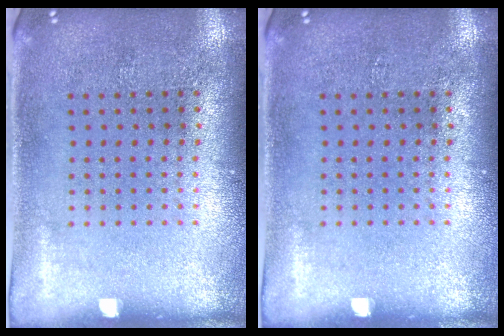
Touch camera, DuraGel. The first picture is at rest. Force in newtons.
{"total": 0.0}